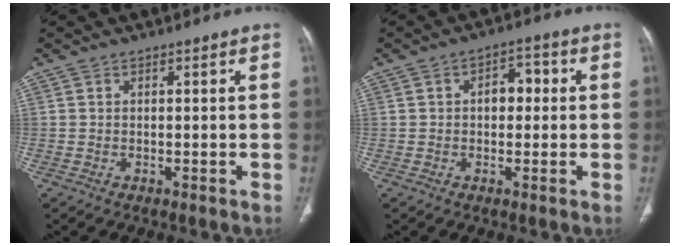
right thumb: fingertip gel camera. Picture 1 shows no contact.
{"total": 5.0, "force": [0.4, 3.4, 3.7], "torque": [-0.038, 0.017, 0.000]}